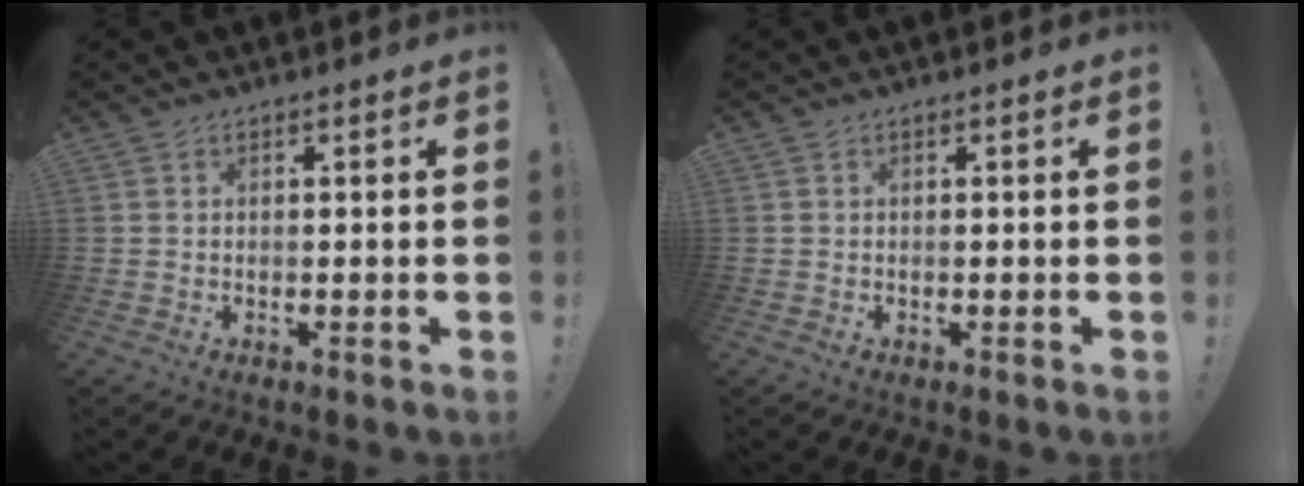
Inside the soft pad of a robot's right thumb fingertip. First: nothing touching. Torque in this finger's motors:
{"motor_torque": [0.00, 0.00, 0.00, 0.00, 0.04]}